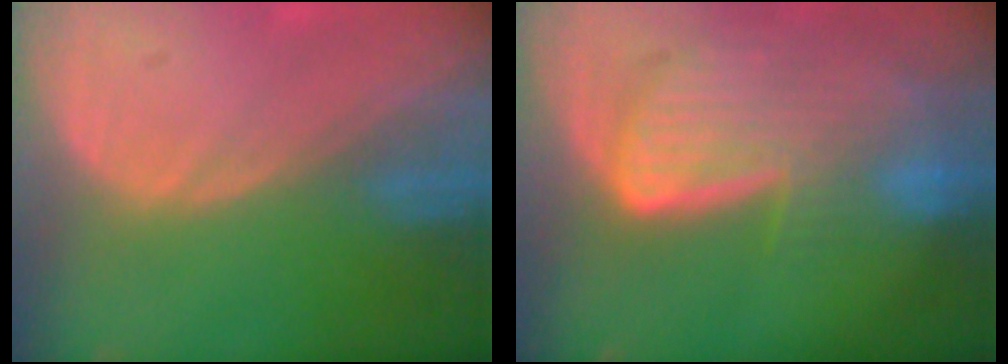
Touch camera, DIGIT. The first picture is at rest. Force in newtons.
{"total": 9.3, "press": 8.0, "slide": 4.6}